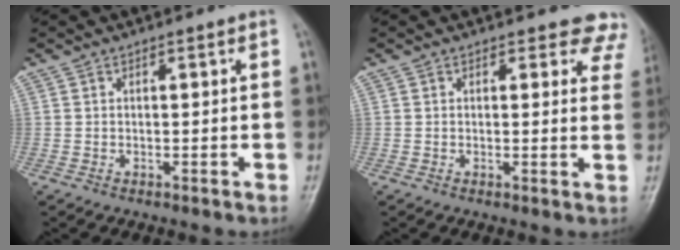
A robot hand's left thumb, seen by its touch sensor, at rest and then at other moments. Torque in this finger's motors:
{"motor_torque": [2.49, 2.52, 1.16, -1.61, -0.02]}